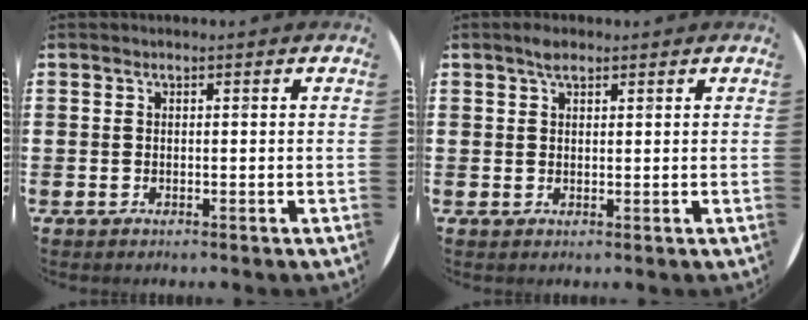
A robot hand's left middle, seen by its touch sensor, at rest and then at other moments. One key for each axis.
{"total": 1.8, "fx": 1.3, "fy": 0.7, "fz": 1.0, "tx": -0.014, "ty": 0.002, "tz": 0.021}